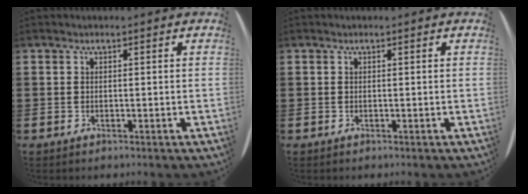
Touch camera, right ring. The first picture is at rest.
{"total": 0.0}